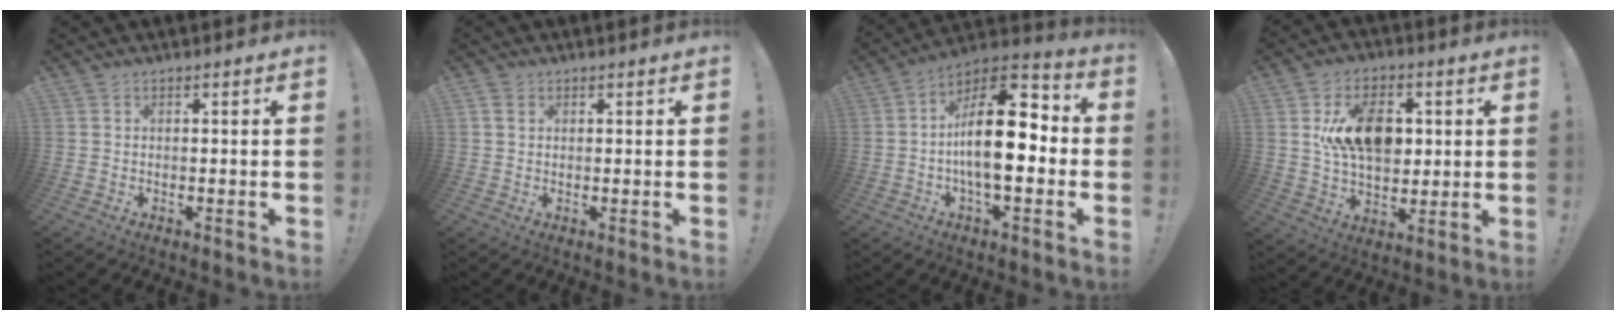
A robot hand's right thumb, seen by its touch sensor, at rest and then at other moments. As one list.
[{"total": 2.0, "force": [0.9, 1.5, 0.8], "torque": [-0.015, 0.003, 0.018]}, {"total": 19.6, "force": [-1.0, 9.1, 17.3], "torque": [-0.282, 0.006, -0.021]}, {"total": 15.9, "force": [3.2, 10.9, 11.0], "torque": [-0.168, -0.004, 0.062]}]